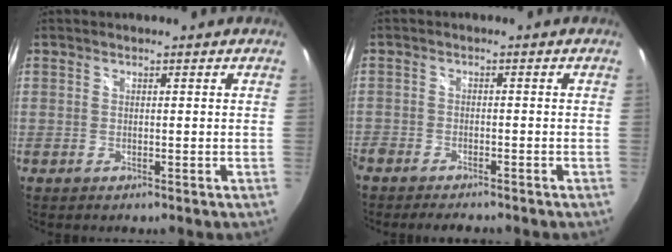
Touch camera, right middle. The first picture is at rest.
{"total": 5.6, "force": [-4.9, 1.7, 2.0], "torque": [-0.060, -0.017, -0.083]}